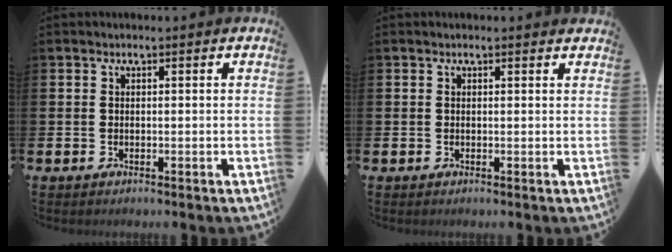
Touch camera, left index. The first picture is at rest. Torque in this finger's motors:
{"motor_torque": [0.60, -0.90, 0.12, -0.01]}